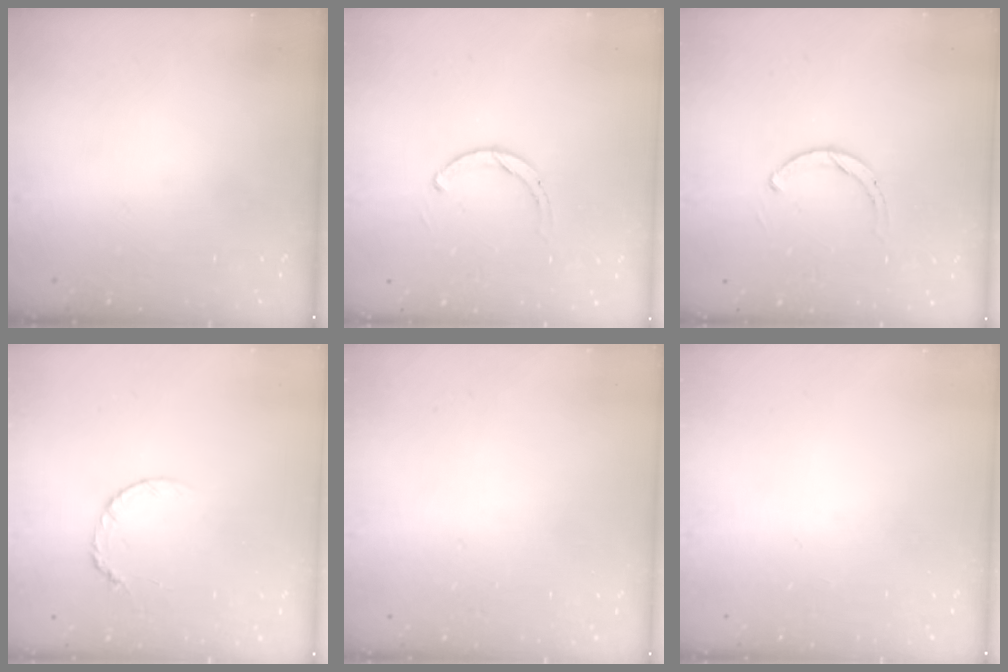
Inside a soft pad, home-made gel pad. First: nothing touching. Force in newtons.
{"total": 1.9, "press": 1.9, "slide": 0.2}
{"total": 1.9, "press": 1.9, "slide": 0.2}
{"total": 5.3, "press": 5.2, "slide": 0.6}
{"total": 2.7, "press": 2.7, "slide": 0.2}
{"total": 0.0}